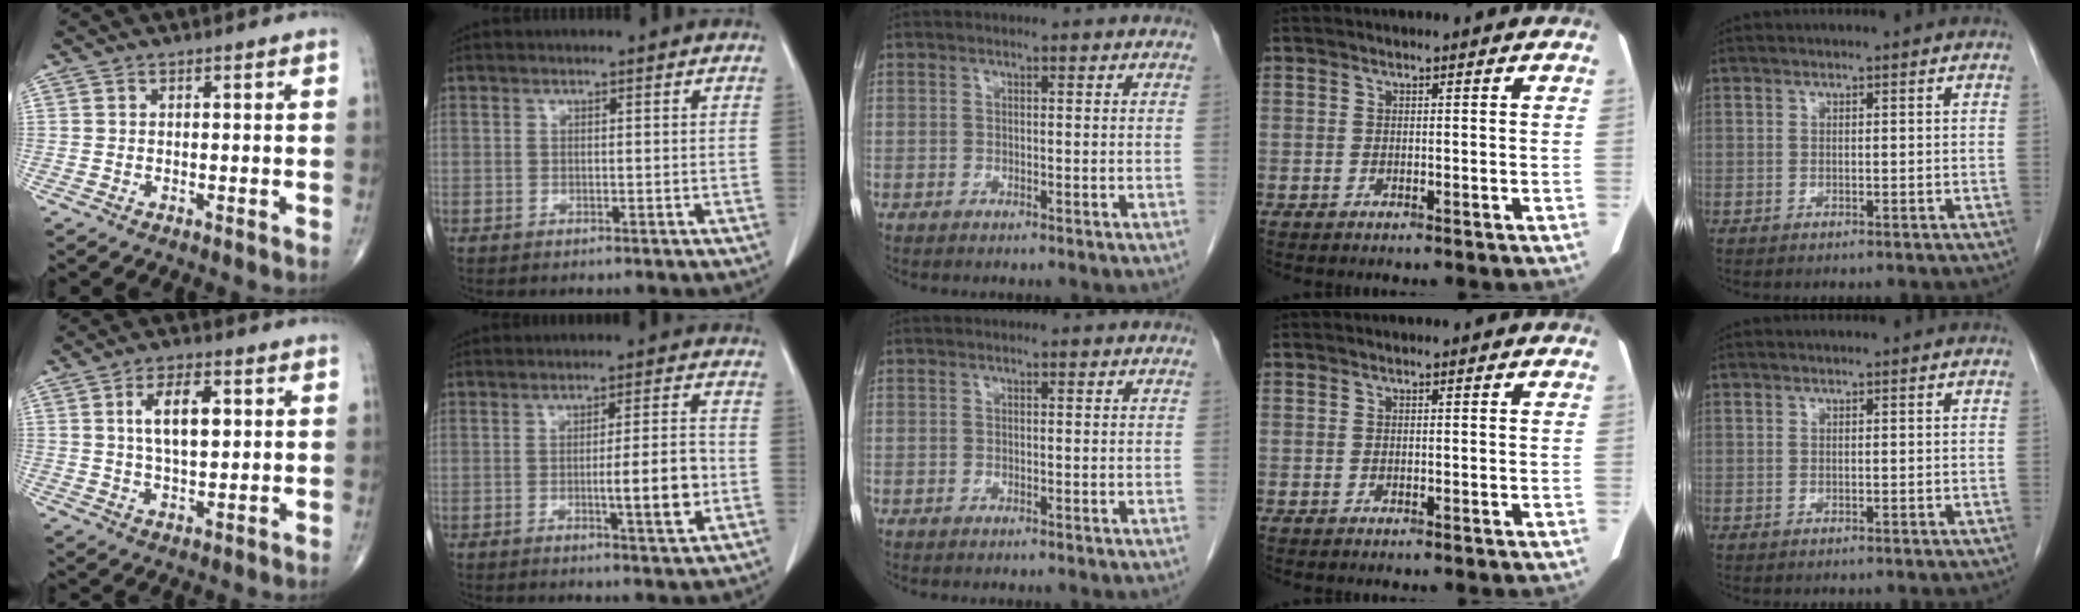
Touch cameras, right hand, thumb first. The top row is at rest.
{"thumb": {"total": 8.6, "force": [1.9, 4.1, 7.3], "torque": [-0.117, -0.001, 0.034]}, "index": {"total": 7.4, "force": [-1.6, 0.5, 7.3], "torque": [-0.101, 0.000, -0.019]}}